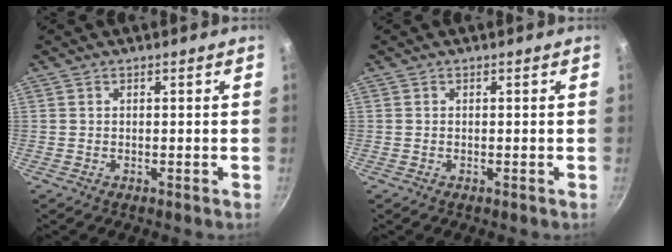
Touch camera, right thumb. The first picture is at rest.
{"total": 0.0}